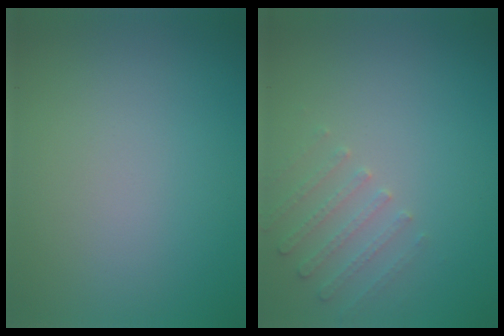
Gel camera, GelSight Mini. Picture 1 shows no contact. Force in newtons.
{"total": 1.9, "press": 1.8, "slide": 0.6}